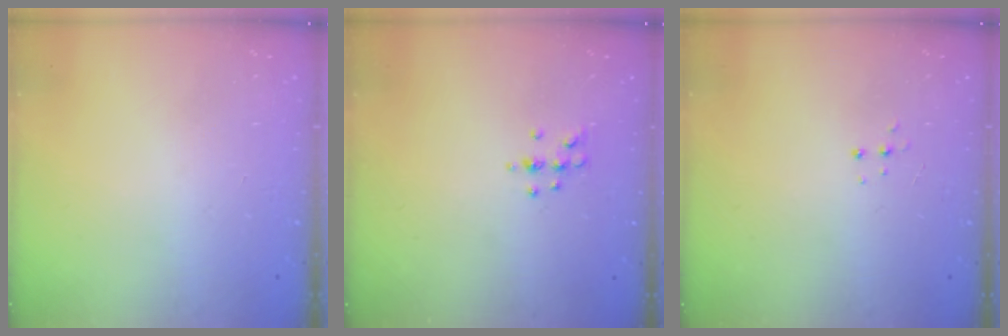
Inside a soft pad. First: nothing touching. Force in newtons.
{"total": 4.8, "press": 4.4, "slide": 1.8}
{"total": 4.2, "press": 4.2, "slide": 0.5}